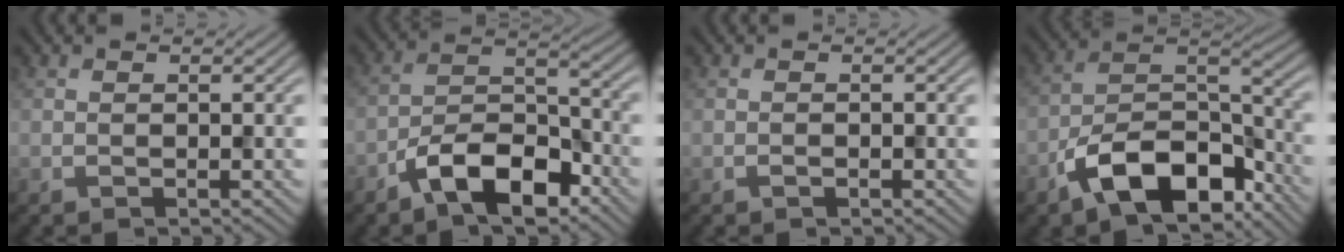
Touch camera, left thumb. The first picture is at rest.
{"total": 9.2, "force": [-5.9, 3.9, 5.9], "torque": [-0.097, 0.009, -0.127]}
{"total": 0.5, "force": [-0.4, 0.2, 0.3], "torque": [-0.005, 0.000, -0.006]}
{"total": 12.4, "force": [-7.7, 5.7, 7.9], "torque": [-0.137, -0.006, -0.154]}